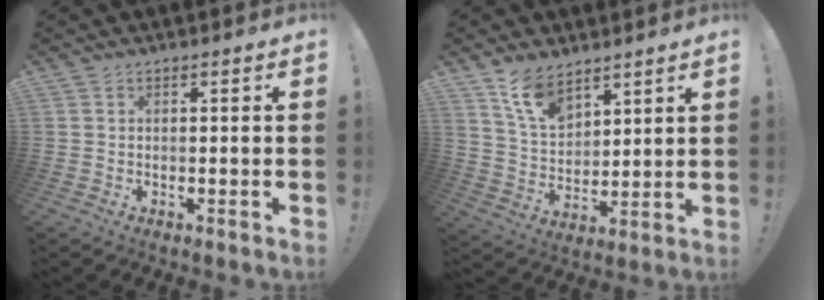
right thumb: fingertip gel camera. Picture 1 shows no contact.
{"total": 10.9, "force": [8.3, 5.2, 4.7], "torque": [-0.099, -0.047, 0.161]}